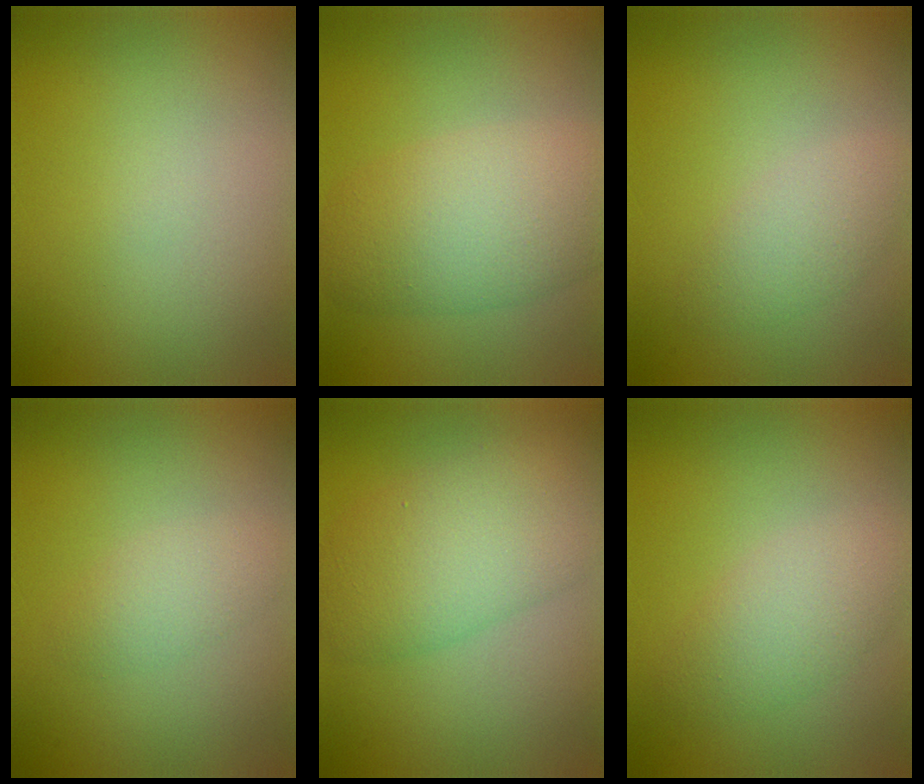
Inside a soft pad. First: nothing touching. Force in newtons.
{"total": 7.0, "press": 7.0, "slide": 0.4}
{"total": 2.4, "press": 2.4, "slide": 0.1}
{"total": 2.0, "press": 2.0, "slide": 0.1}
{"total": 7.6, "press": 7.6, "slide": 0.3}
{"total": 3.4, "press": 3.4, "slide": 0.0}